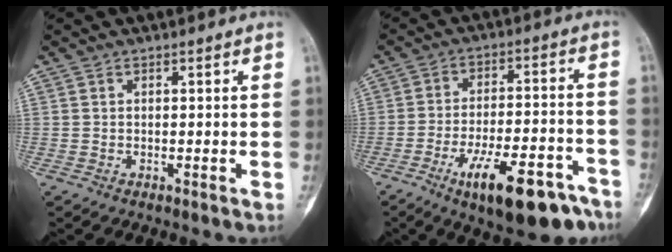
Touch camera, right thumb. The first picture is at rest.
{"total": 17.5, "force": [-10.1, 6.1, 12.9], "torque": [-0.178, 0.059, -0.147]}